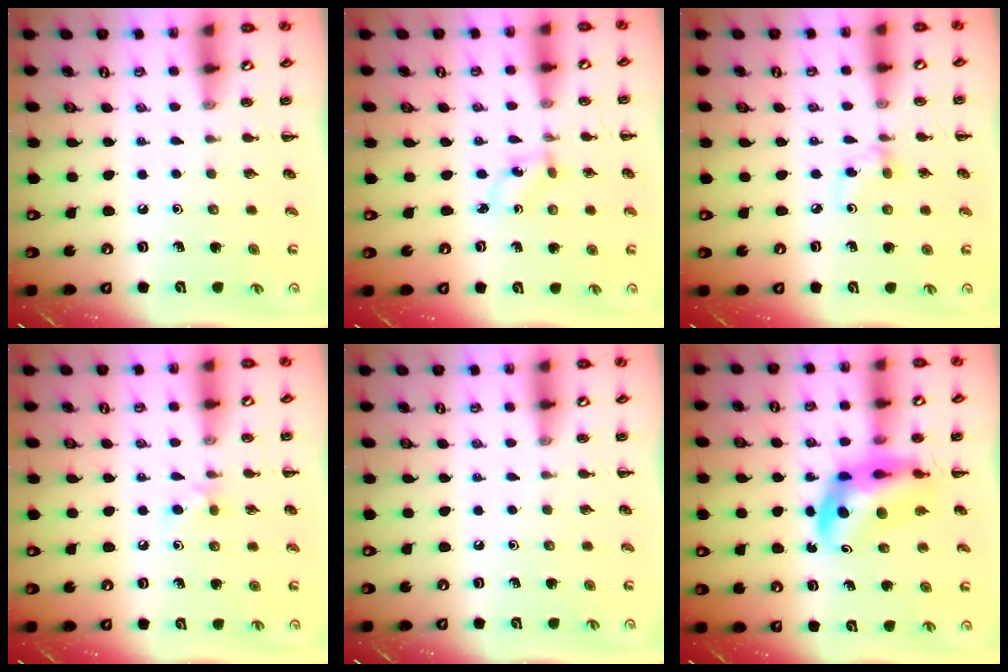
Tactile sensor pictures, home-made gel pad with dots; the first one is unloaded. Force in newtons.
{"total": 0.9, "press": 0.8, "slide": 0.5}
{"total": 3.8, "press": 3.5, "slide": 1.4}
{"total": 5.0, "press": 4.6, "slide": 1.8}
{"total": 0.0}
{"total": 9.5, "press": 9.1, "slide": 2.7}